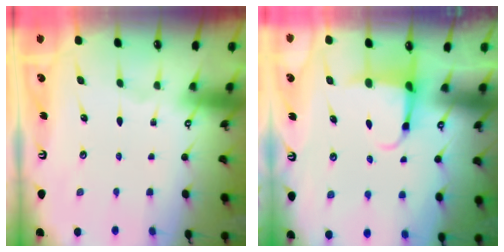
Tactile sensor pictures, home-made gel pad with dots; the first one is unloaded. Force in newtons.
{"total": 3.8, "press": 3.7, "slide": 1.1}